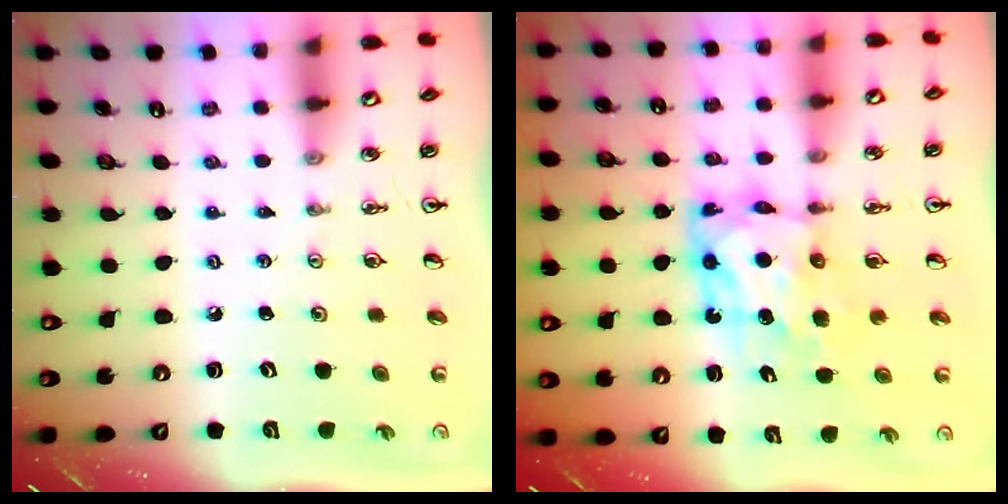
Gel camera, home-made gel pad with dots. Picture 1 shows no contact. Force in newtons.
{"total": 9.0, "press": 9.0, "slide": 0.7}